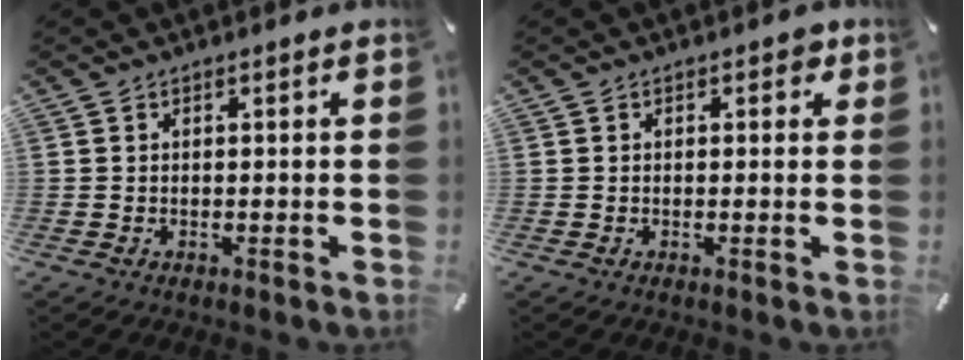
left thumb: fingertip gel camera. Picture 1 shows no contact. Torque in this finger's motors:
{"motor_torque": [0.18, 0.36, 0.02, -0.17, 0.01]}